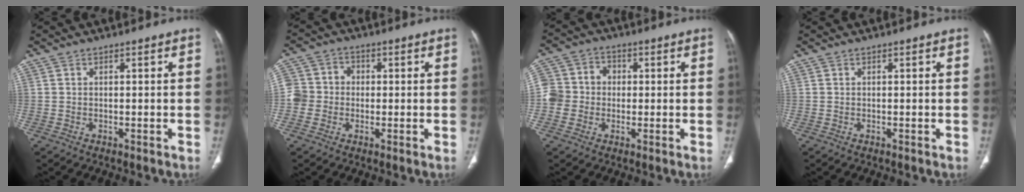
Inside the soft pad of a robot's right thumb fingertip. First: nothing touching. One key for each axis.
{"total": 6.4, "fx": -0.8, "fy": 6.1, "fz": 1.8, "tx": -0.015, "ty": 0.021, "tz": -0.023}
{"total": 7.9, "fx": -0.6, "fy": 7.4, "fz": 2.7, "tx": -0.031, "ty": 0.025, "tz": -0.017}
{"total": 0.0}